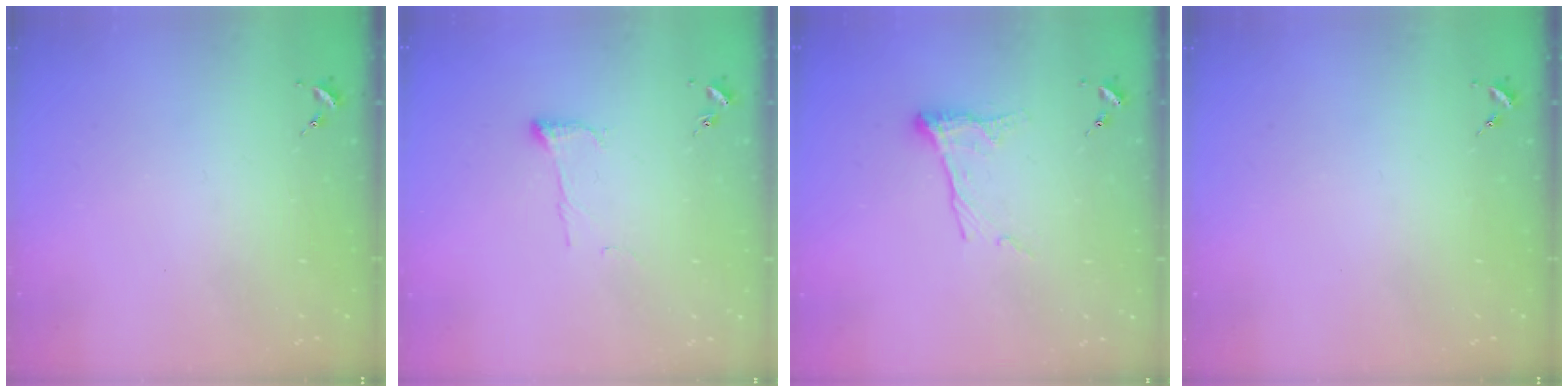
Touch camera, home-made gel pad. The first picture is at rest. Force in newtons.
{"total": 5.9, "press": 5.8, "slide": 0.6}
{"total": 10.0, "press": 10.0, "slide": 0.7}
{"total": 0.0}